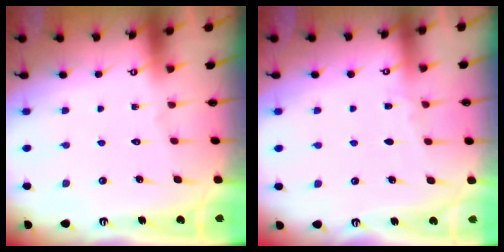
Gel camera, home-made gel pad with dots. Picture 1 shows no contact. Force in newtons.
{"total": 2.6, "press": 2.5, "slide": 0.4}